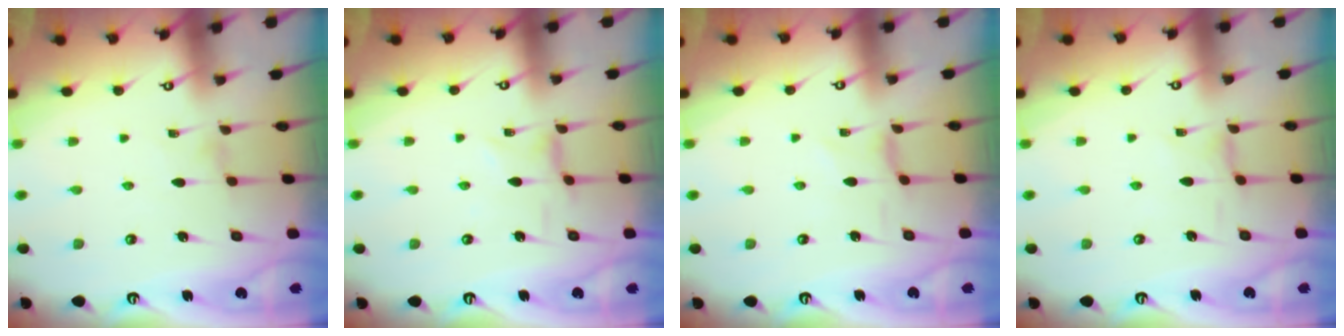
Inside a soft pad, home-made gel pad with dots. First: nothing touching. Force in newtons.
{"total": 0.0}
{"total": 0.0}
{"total": 0.0}